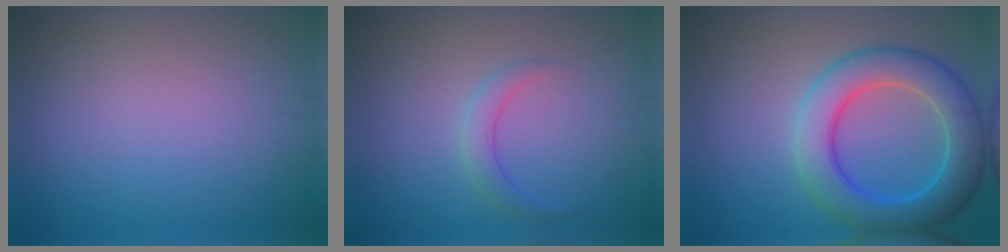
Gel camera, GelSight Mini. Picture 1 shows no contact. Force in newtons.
{"total": 1.7, "press": 1.7, "slide": 0.1}
{"total": 7.2, "press": 7.2, "slide": 0.2}